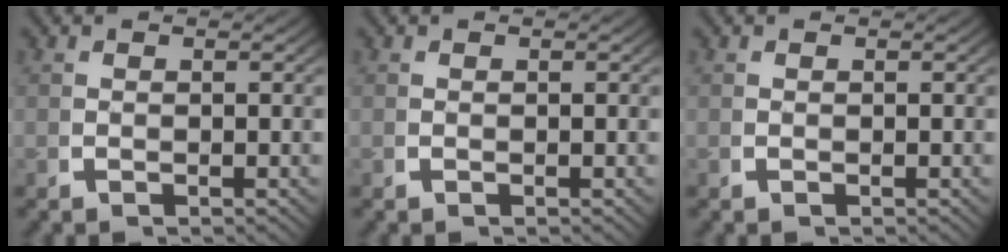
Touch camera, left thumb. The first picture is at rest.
{"total": 0.0}
{"total": 0.0}